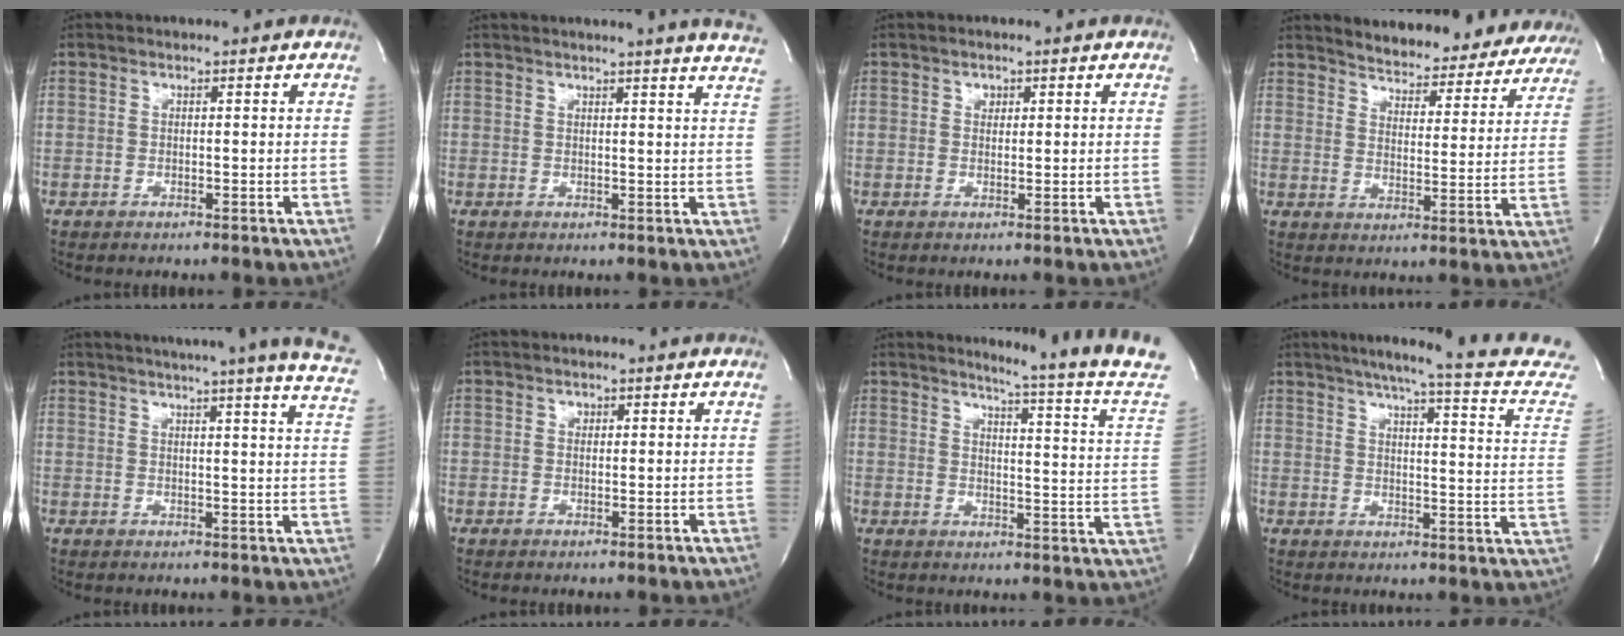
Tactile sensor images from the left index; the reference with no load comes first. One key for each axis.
{"total": 11.9, "fx": 10.9, "fy": -0.7, "fz": 4.9, "tx": -0.073, "ty": -0.034, "tz": 0.111}
{"total": 1.1, "fx": 0.5, "fy": 0.9, "fz": 0.5, "tx": -0.005, "ty": 0.001, "tz": 0.006}
{"total": 20.4, "fx": 19.2, "fy": 5.4, "fz": 4.1, "tx": -0.043, "ty": -0.044, "tz": 0.225}
{"total": 23.0, "fx": 19.8, "fy": 0.0, "fz": 11.8, "tx": -0.176, "ty": -0.039, "tz": 0.228}
{"total": 0.9, "fx": 0.4, "fy": 0.7, "fz": 0.4, "tx": -0.004, "ty": 0.001, "tz": 0.005}
{"total": 17.0, "fx": 15.2, "fy": -2.8, "fz": 6.9, "tx": -0.106, "ty": -0.104, "tz": 0.170}
{"total": 21.1, "fx": 18.2, "fy": 0.8, "fz": 10.6, "tx": -0.143, "ty": -0.038, "tz": 0.210}